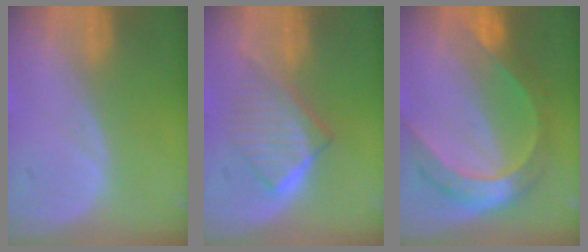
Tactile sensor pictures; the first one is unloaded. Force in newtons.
{"total": 6.5, "press": 5.9, "slide": 2.7}
{"total": 8.4, "press": 8.4, "slide": 0.8}